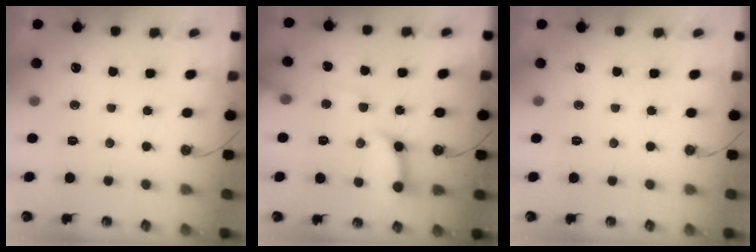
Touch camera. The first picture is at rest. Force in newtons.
{"total": 12.1, "press": 12.1, "slide": 0.9}
{"total": 0.0}